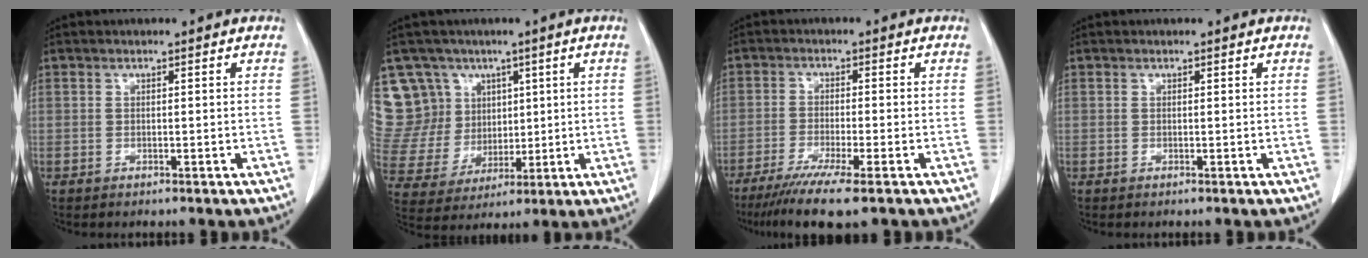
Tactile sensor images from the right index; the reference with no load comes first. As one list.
[{"total": 14.4, "force": [7.6, 12.1, 2.3], "torque": [-0.084, 0.061, 0.176]}, {"total": 8.9, "force": [-6.1, 0.0, 6.4], "torque": [-0.105, -0.023, -0.096]}, {"total": 0.0}]